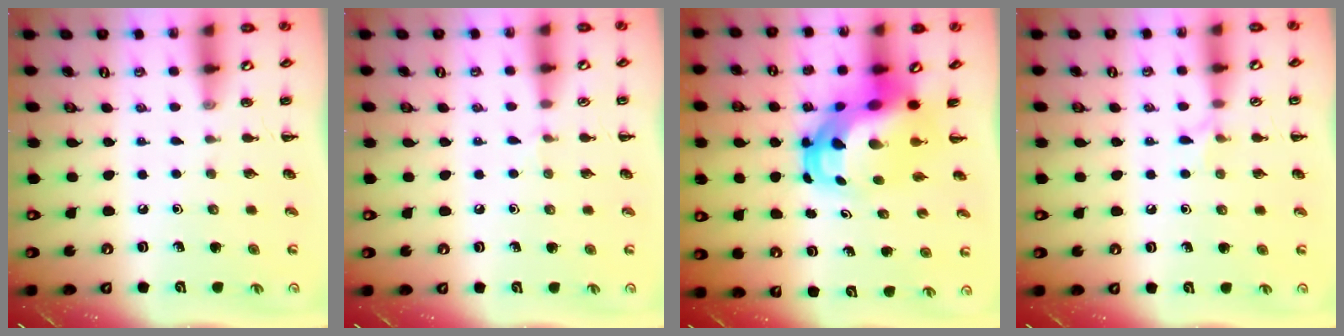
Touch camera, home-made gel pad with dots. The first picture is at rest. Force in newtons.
{"total": 3.0, "press": 2.8, "slide": 1.2}
{"total": 9.0, "press": 8.6, "slide": 2.5}
{"total": 5.1, "press": 4.8, "slide": 1.8}